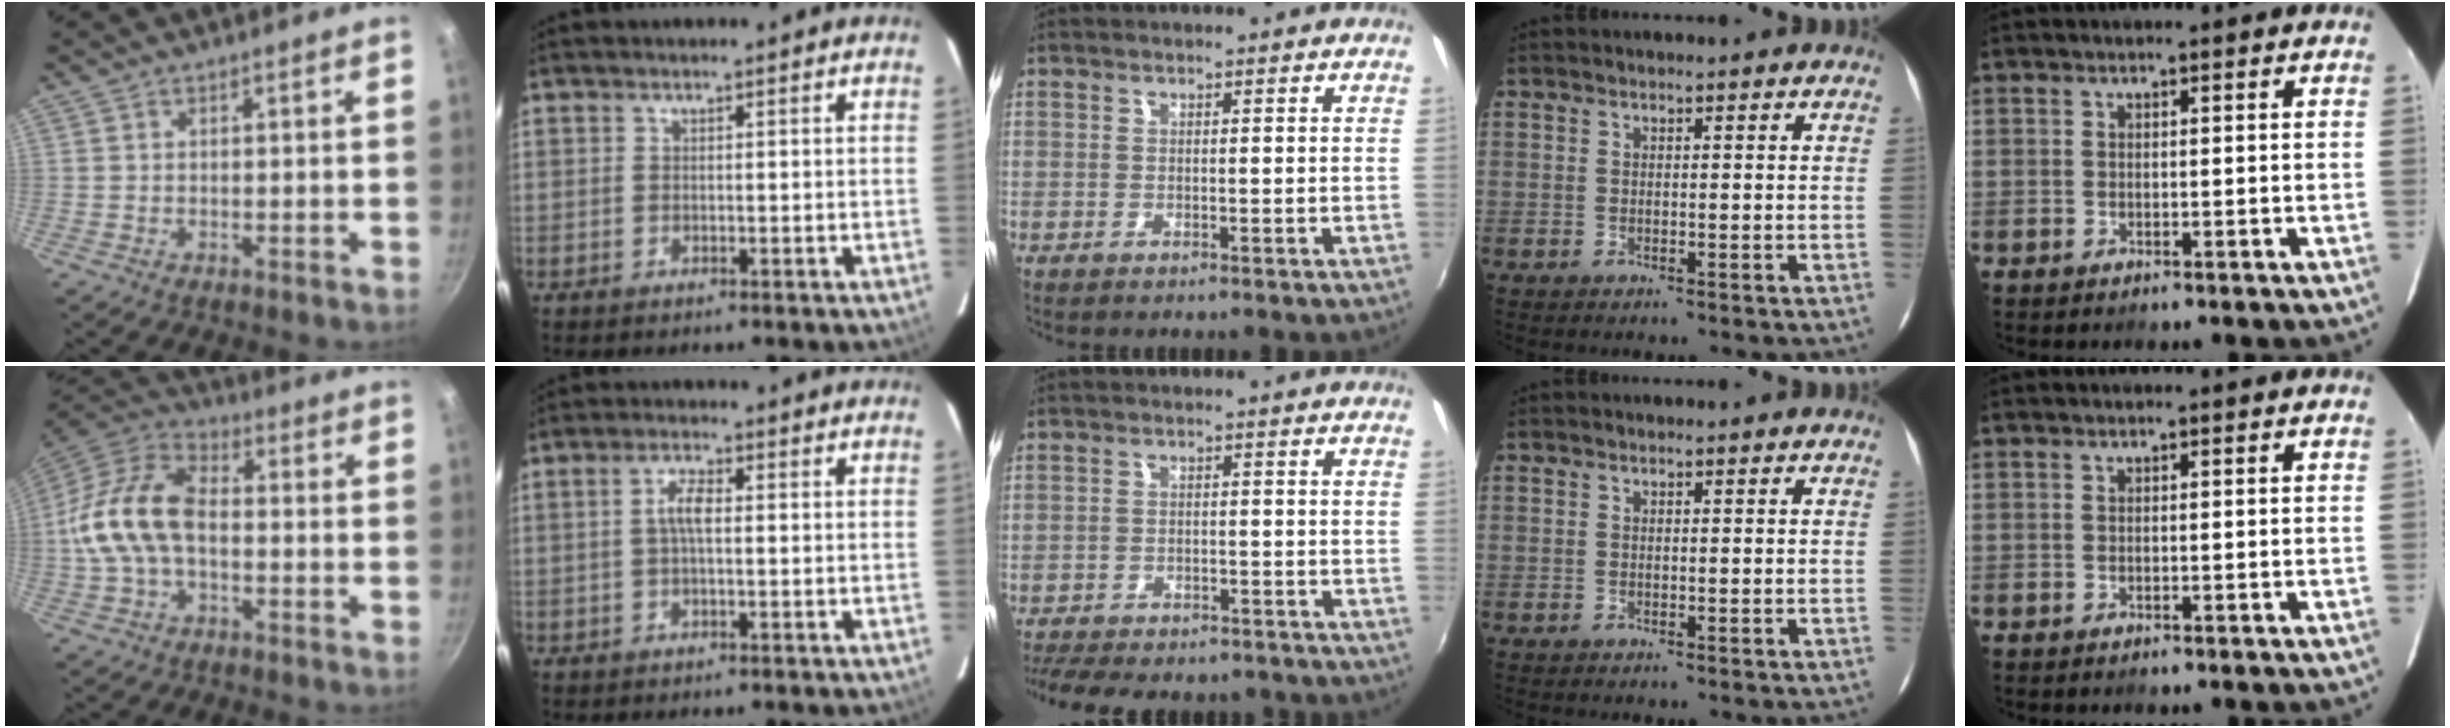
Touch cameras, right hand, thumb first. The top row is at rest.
{"thumb": {"total": 15.0, "force": [-1.4, 9.2, 11.8], "torque": [-0.209, 0.041, -0.042]}, "index": {"total": 3.4, "force": [0.0, 1.2, 3.2], "torque": [-0.064, 0.005, 0.002]}, "middle": {"total": 14.3, "force": [-12.2, 4.3, 6.1], "torque": [-0.138, -0.022, -0.168]}}